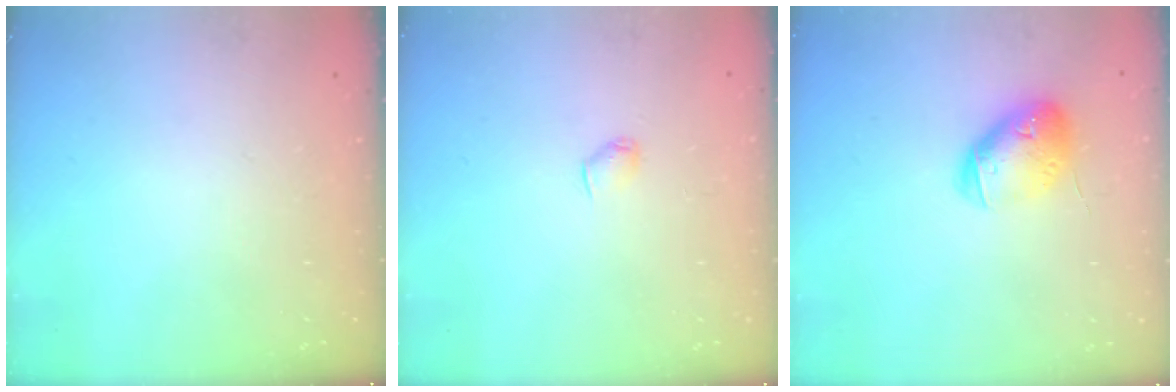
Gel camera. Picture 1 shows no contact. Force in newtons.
{"total": 3.9, "press": 3.9, "slide": 0.5}
{"total": 12.6, "press": 12.4, "slide": 1.9}